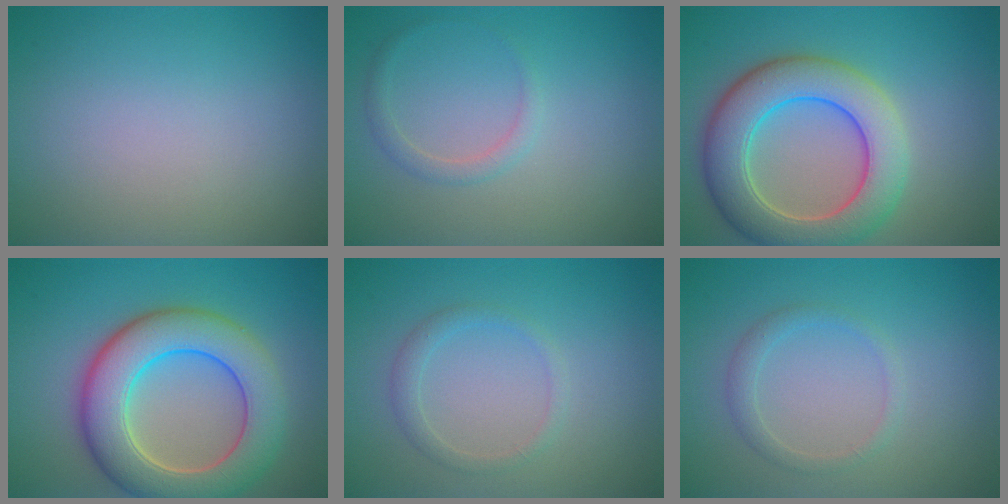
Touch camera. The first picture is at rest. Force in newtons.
{"total": 1.3, "press": 1.3, "slide": 0.1}
{"total": 8.3, "press": 8.3, "slide": 0.5}
{"total": 9.0, "press": 9.0, "slide": 0.6}
{"total": 1.5, "press": 1.5, "slide": 0.1}
{"total": 1.5, "press": 1.5, "slide": 0.1}